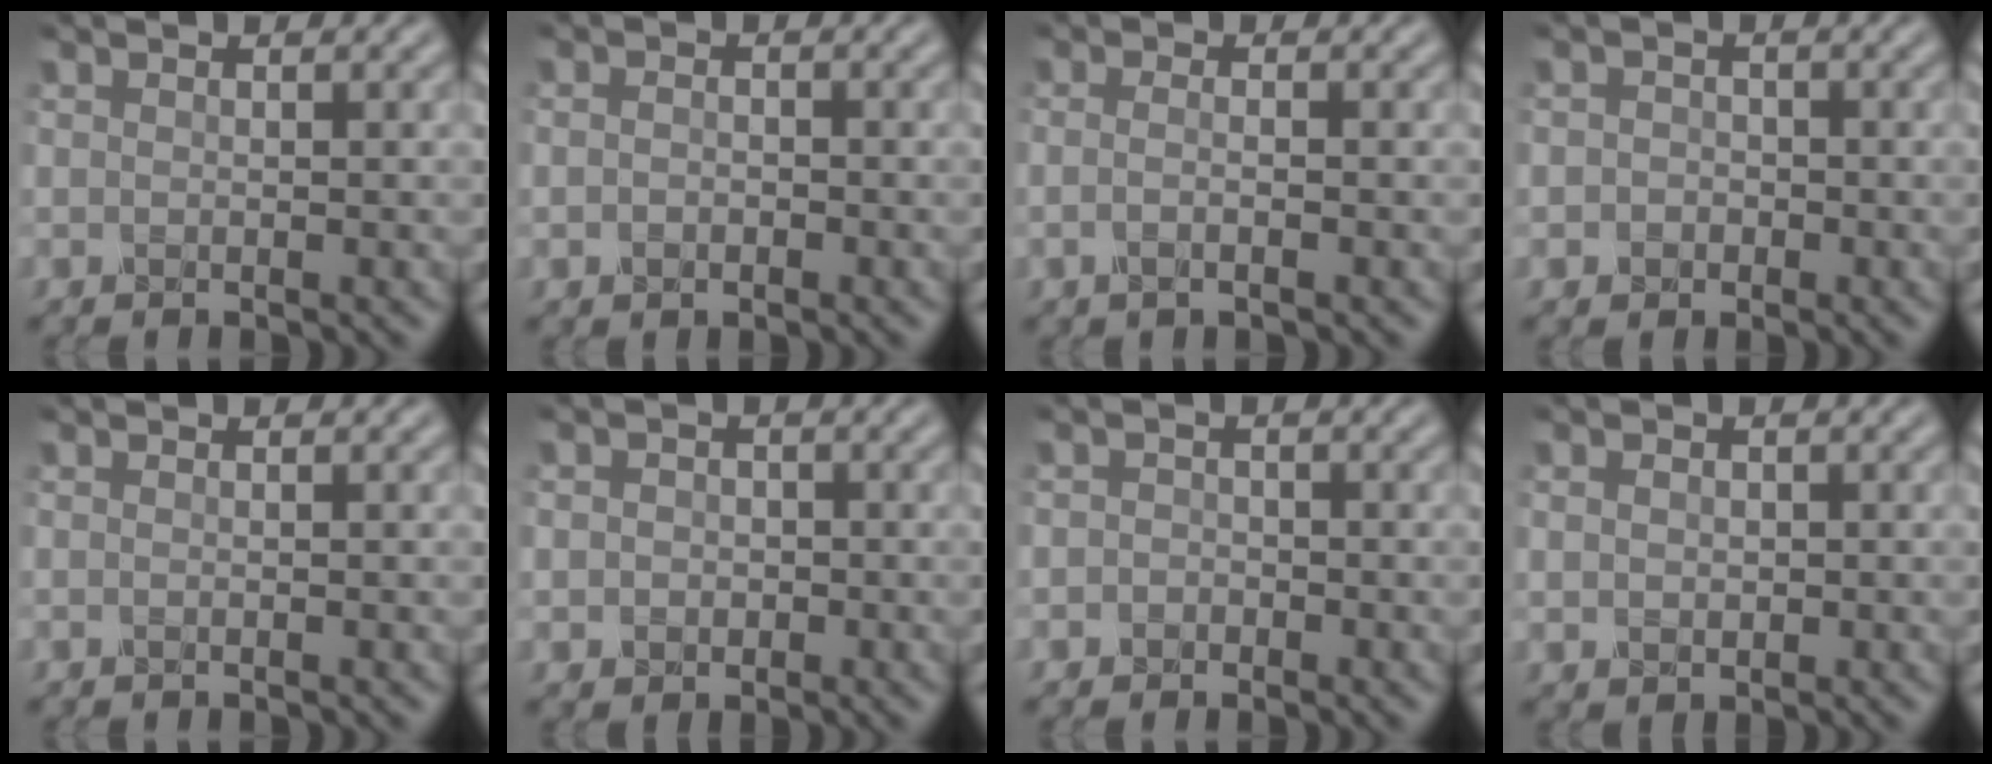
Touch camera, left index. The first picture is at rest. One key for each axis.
{"total": 1.2, "fx": -0.4, "fy": 0.8, "fz": 0.8, "tx": -0.016, "ty": -0.001, "tz": -0.010}
{"total": 1.7, "fx": -0.4, "fy": 0.7, "fz": 1.5, "tx": -0.021, "ty": -0.002, "tz": -0.016}
{"total": 1.6, "fx": -0.3, "fy": 1.5, "fz": 0.5, "tx": 0.009, "ty": 0.000, "tz": -0.014}
{"total": 0.0}
{"total": 2.1, "fx": -0.1, "fy": 2.0, "fz": 0.8, "tx": -0.004, "ty": 0.000, "tz": -0.012}
{"total": 1.2, "fx": -0.5, "fy": 1.0, "fz": 0.3, "tx": 0.010, "ty": -0.001, "tz": -0.014}
{"total": 1.4, "fx": 0.1, "fy": 1.2, "fz": 0.8, "tx": -0.016, "ty": -0.001, "tz": 0.003}